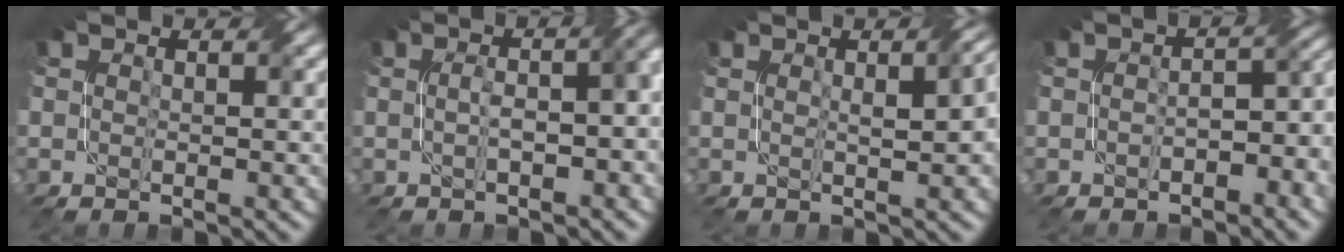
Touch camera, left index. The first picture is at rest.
{"total": 7.5, "force": [-0.5, 3.4, 6.7], "torque": [-0.055, 0.010, -0.014]}
{"total": 4.1, "force": [0.8, 1.0, 3.9], "torque": [-0.035, 0.016, 0.011]}
{"total": 4.4, "force": [-1.8, 2.1, 3.4], "torque": [-0.035, 0.005, -0.032]}